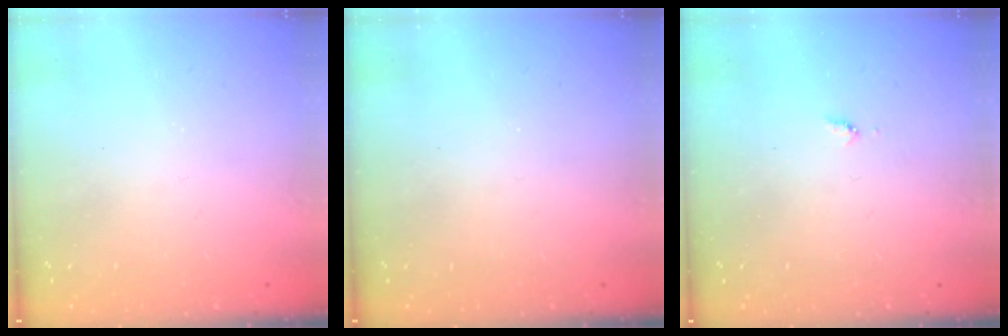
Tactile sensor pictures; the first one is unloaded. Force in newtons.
{"total": 0.0}
{"total": 3.5, "press": 3.5, "slide": 0.5}